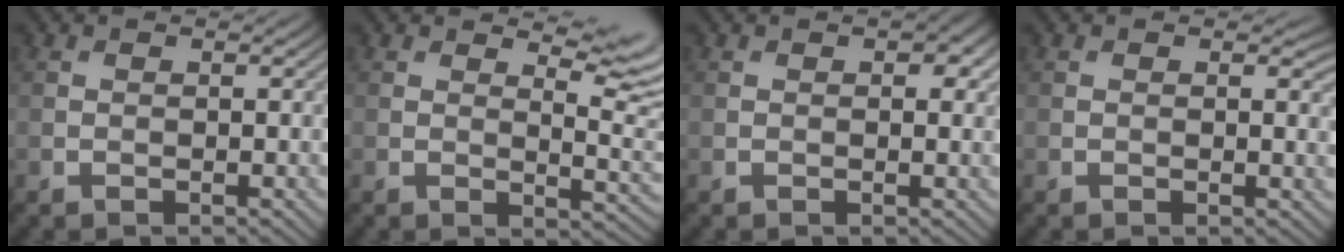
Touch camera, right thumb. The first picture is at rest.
{"total": 7.0, "force": [4.4, 2.0, 5.0], "torque": [-0.075, 0.005, 0.067]}
{"total": 1.8, "force": [0.5, 0.9, 1.4], "torque": [-0.014, -0.003, 0.008]}
{"total": 1.3, "force": [0.3, 0.6, 1.2], "torque": [-0.015, -0.006, 0.002]}